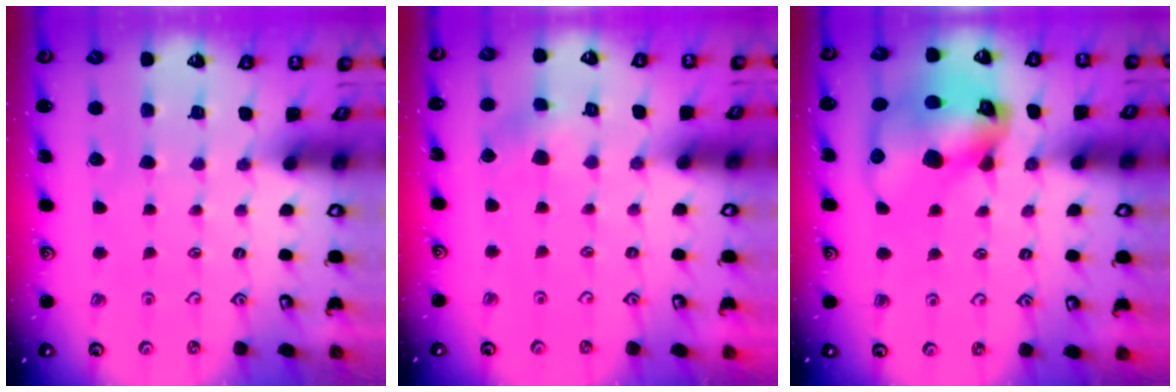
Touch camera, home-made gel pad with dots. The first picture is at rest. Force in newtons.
{"total": 3.1, "press": 3.1, "slide": 0.4}
{"total": 15.3, "press": 15.2, "slide": 2.0}